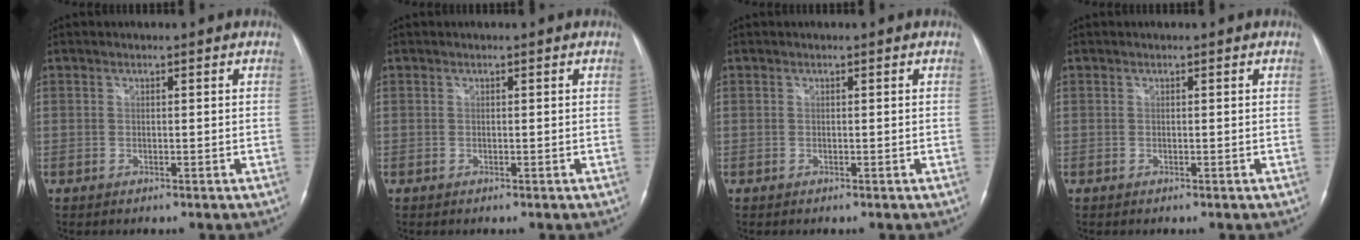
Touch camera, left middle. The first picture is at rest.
{"total": 0.0}
{"total": 0.0}
{"total": 0.0}